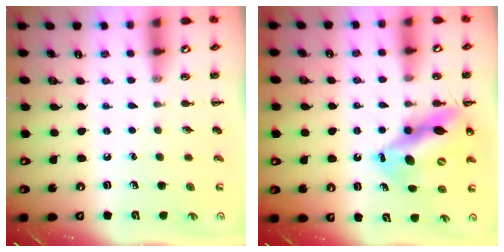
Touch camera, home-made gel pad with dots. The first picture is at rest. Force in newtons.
{"total": 14.6, "press": 14.0, "slide": 4.1}